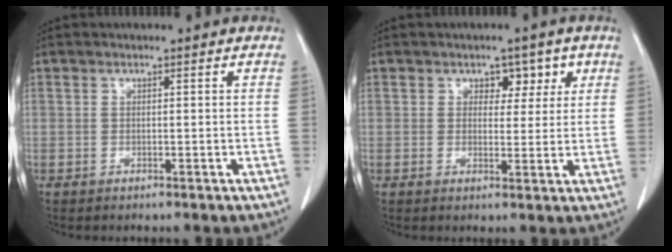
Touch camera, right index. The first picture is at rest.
{"total": 3.7, "force": [1.8, 2.6, 1.9], "torque": [-0.010, 0.008, 0.024]}